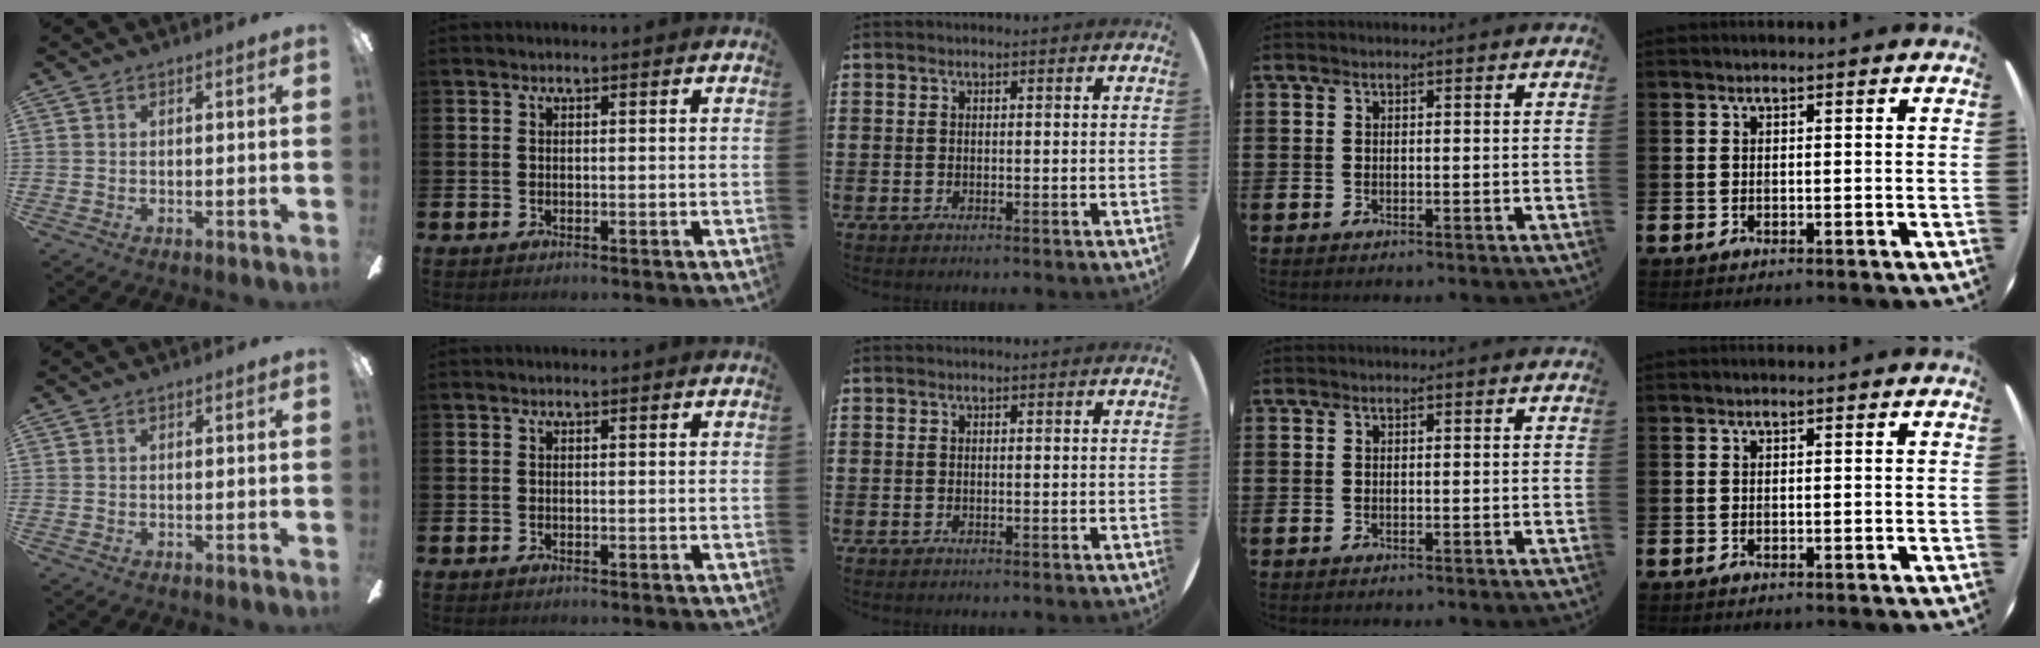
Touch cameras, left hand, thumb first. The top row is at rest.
{}